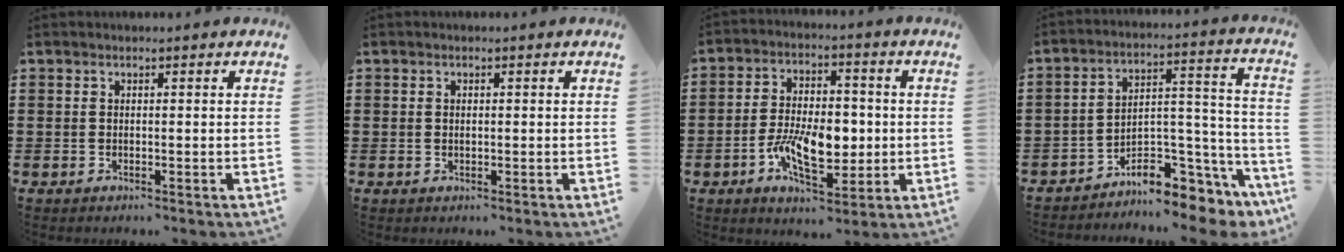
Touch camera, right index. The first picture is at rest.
{"total": 0.7, "force": [0.1, 0.4, 0.6], "torque": [-0.013, 0.001, 0.001]}
{"total": 10.1, "force": [-1.9, 5.4, 8.3], "torque": [-0.160, 0.001, -0.040]}
{"total": 7.7, "force": [-6.1, 3.6, 3.0], "torque": [-0.045, 0.011, -0.110]}